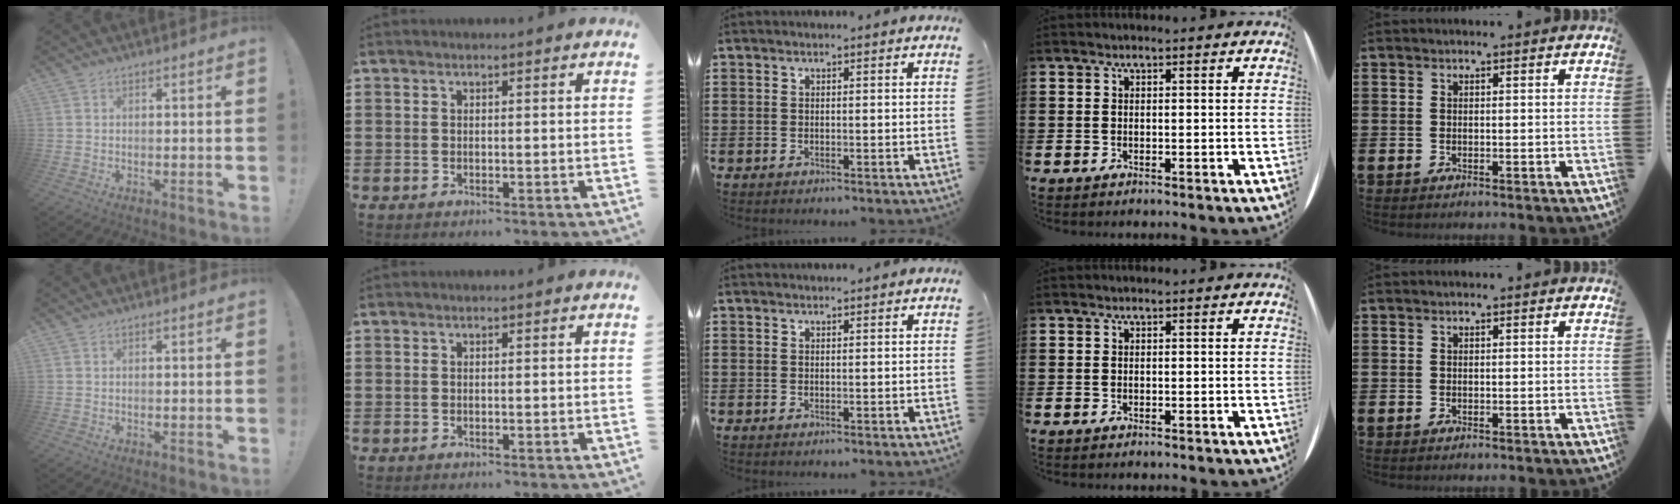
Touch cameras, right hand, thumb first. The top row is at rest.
{"middle": {"total": 0.7, "force": [0.7, 0.0, 0.0], "torque": [-0.002, -0.001, 0.014]}}